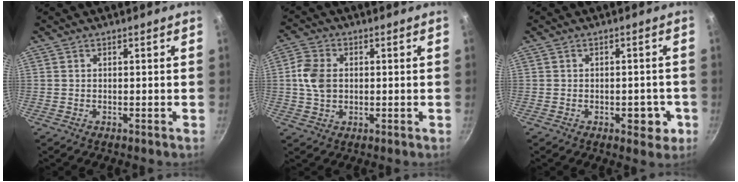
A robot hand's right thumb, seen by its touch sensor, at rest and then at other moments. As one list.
[{"total": 7.0, "force": [0.6, 5.2, 4.7], "torque": [-0.081, 0.006, 0.005]}, {"total": 5.0, "force": [-1.6, 3.0, 3.7], "torque": [-0.017, 0.011, -0.017]}]